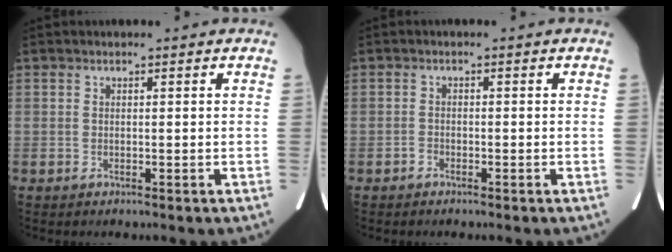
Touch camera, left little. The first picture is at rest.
{"total": 0.7, "force": [-0.6, 0.4, 0.1], "torque": [-0.002, 0.002, -0.015]}